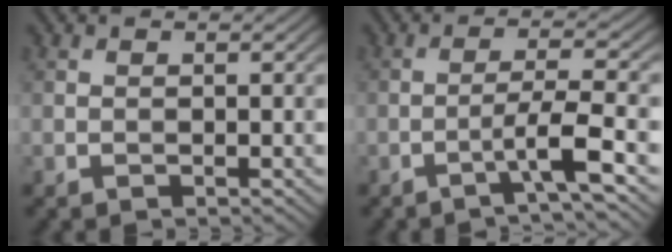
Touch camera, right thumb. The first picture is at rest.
{"total": 5.0, "force": [-2.4, 0.1, 4.4], "torque": [-0.073, 0.017, -0.061]}